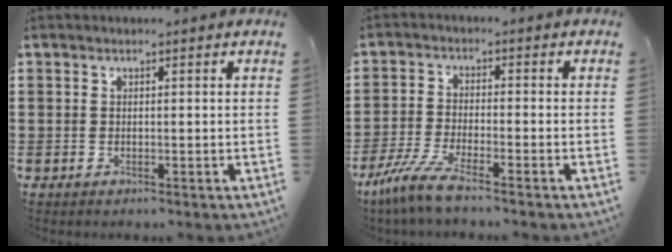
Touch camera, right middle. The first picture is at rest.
{"total": 5.8, "force": [-4.7, 0.3, 3.4], "torque": [-0.091, -0.018, -0.095]}